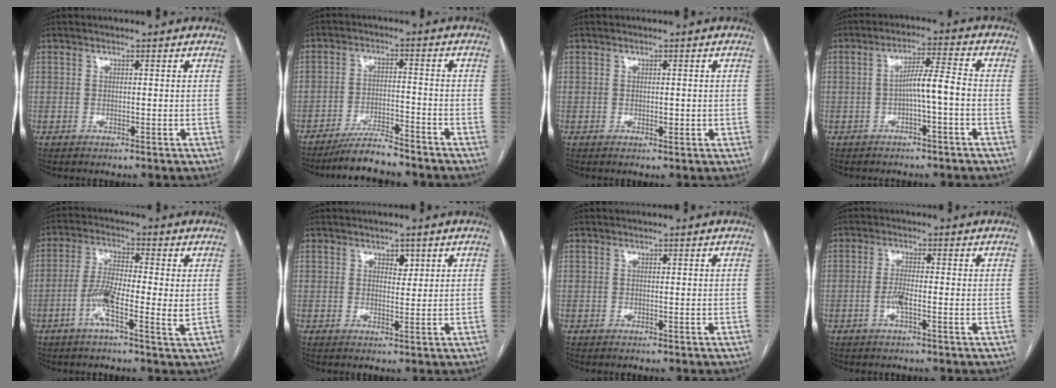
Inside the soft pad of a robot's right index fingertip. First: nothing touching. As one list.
[{"total": 6.8, "force": [-6.2, 0.7, 2.6], "torque": [-0.044, -0.012, -0.112]}, {"total": 1.3, "force": [-0.1, 0.7, 1.1], "torque": [-0.013, 0.000, 0.001]}, {"total": 5.2, "force": [-1.3, 0.0, 5.0], "torque": [-0.085, 0.016, -0.020]}, {"total": 8.3, "force": [-1.6, 1.1, 8.0], "torque": [-0.152, 0.000, -0.040]}, {"total": 1.9, "force": [1.1, 1.1, 1.1], "torque": [-0.014, -0.001, 0.019]}, {"total": 0.0}, {"total": 2.6, "force": [-0.8, 0.2, 2.4], "torque": [-0.052, -0.002, -0.018]}]